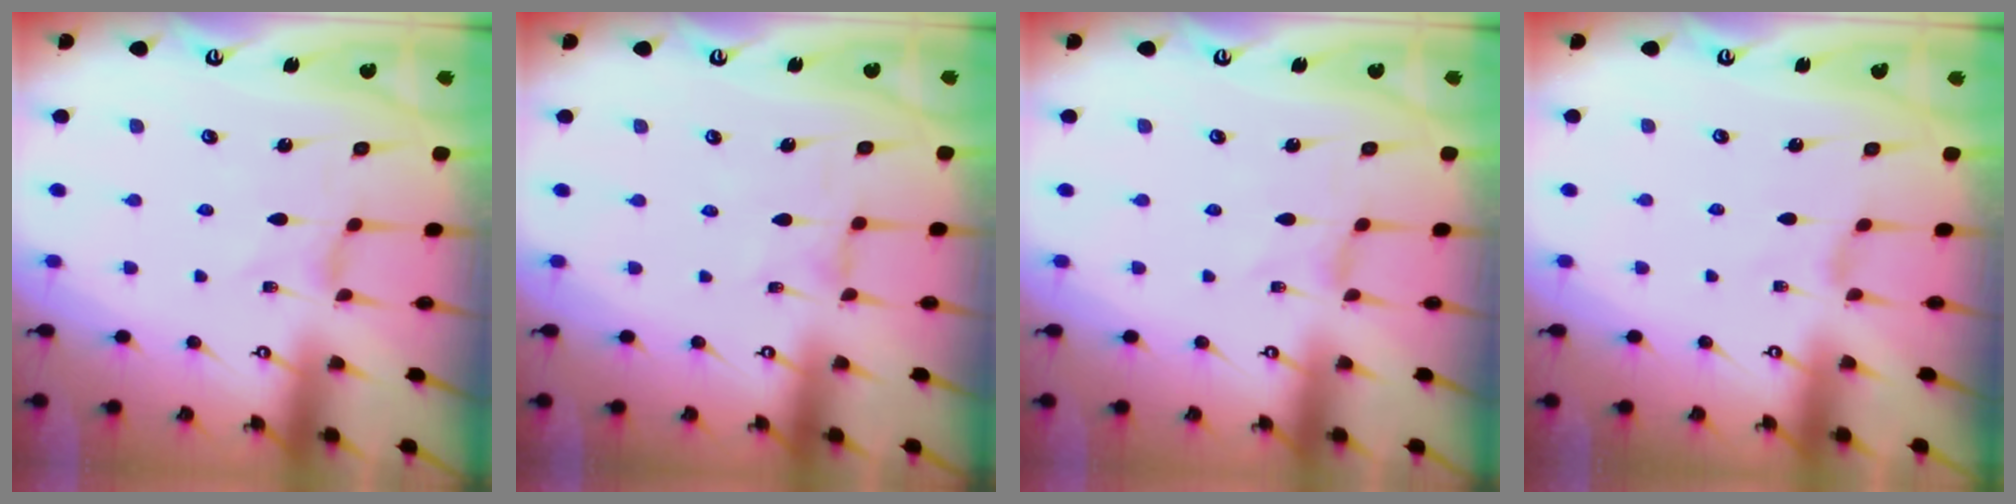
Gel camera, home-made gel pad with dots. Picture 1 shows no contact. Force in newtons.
{"total": 1.6, "press": 1.6, "slide": 0.1}
{"total": 0.0}
{"total": 0.0}